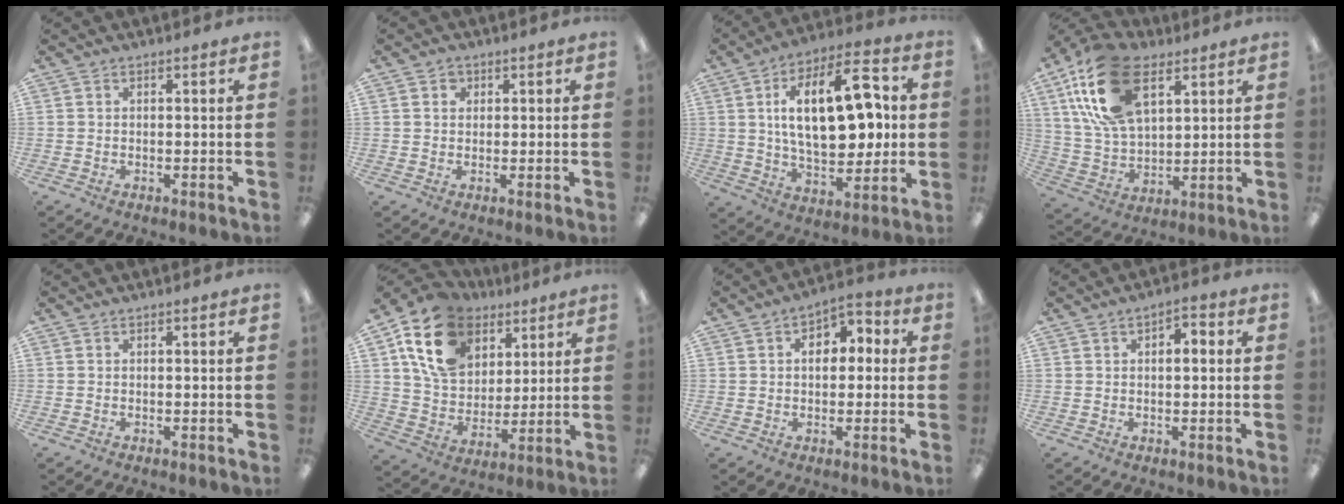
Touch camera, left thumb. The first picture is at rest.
{"total": 2.6, "force": [1.0, 2.3, 0.8], "torque": [-0.010, 0.004, 0.015]}
{"total": 22.5, "force": [4.1, 11.9, 18.7], "torque": [-0.301, 0.007, 0.063]}
{"total": 21.4, "force": [9.9, 12.5, 14.3], "torque": [-0.310, -0.011, 0.176]}
{"total": 0.0}
{"total": 18.2, "force": [9.8, 12.8, 8.5], "torque": [-0.158, -0.033, 0.187]}
{"total": 5.9, "force": [1.0, 4.4, 3.7], "torque": [-0.048, 0.005, 0.010]}
{"total": 2.9, "force": [0.5, 1.8, 2.2], "torque": [-0.026, 0.002, 0.003]}